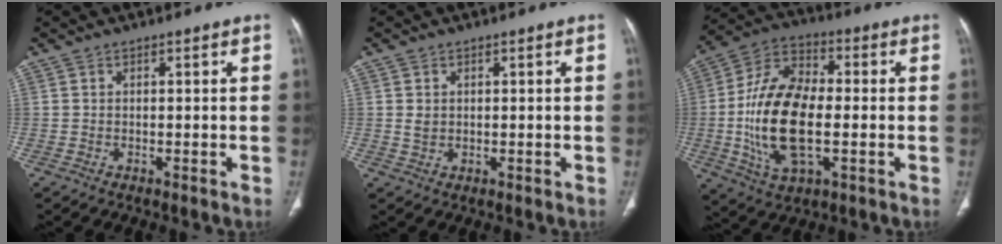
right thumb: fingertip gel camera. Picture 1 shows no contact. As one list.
[{"total": 1.9, "force": [0.4, 1.5, 1.1], "torque": [-0.016, -0.004, 0.012]}, {"total": 18.9, "force": [-2.1, 9.8, 16.0], "torque": [-0.311, 0.014, -0.037]}]